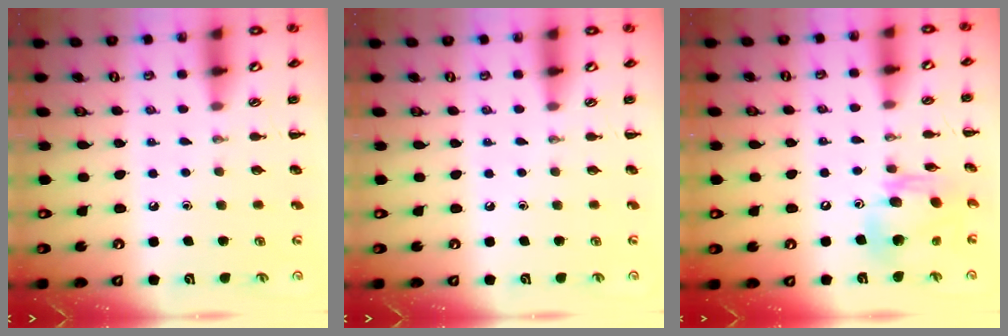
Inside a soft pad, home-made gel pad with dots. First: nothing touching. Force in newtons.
{"total": 0.0}
{"total": 13.9, "press": 13.2, "slide": 4.2}